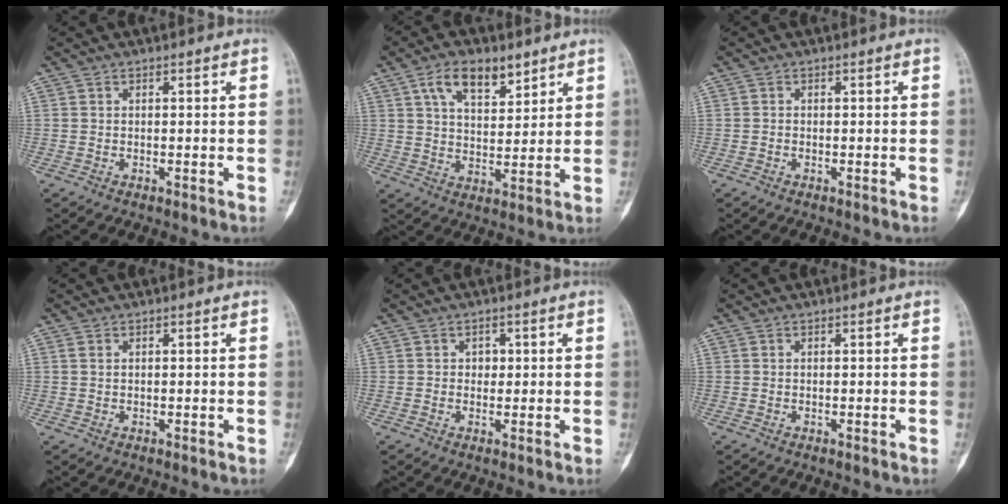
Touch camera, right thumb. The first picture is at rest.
{"total": 9.9, "force": [5.7, 4.9, 6.4], "torque": [-0.091, -0.025, 0.101]}
{"total": 0.0}
{"total": 0.8, "force": [0.3, 0.5, 0.6], "torque": [-0.015, 0.004, 0.008]}
{"total": 1.7, "force": [0.3, 1.4, 0.8], "torque": [0.001, 0.003, 0.001]}
{"total": 0.0}